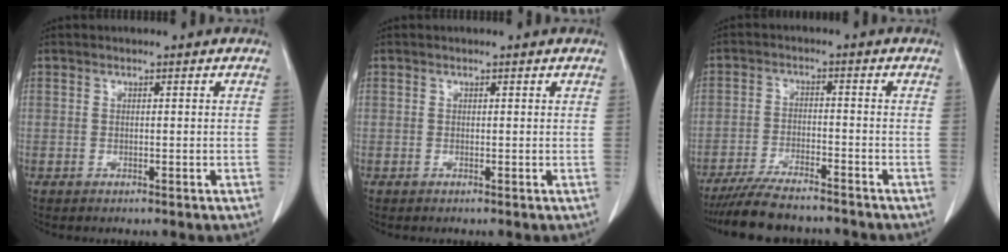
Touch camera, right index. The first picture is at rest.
{"total": 0.0}
{"total": 10.5, "force": [-9.5, 1.8, 4.2], "torque": [-0.069, -0.012, -0.153]}